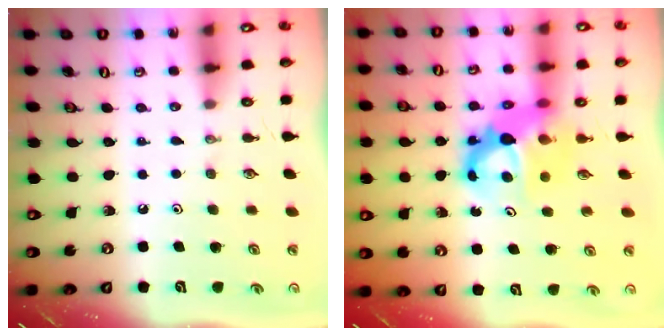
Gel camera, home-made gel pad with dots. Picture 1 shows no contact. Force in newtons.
{"total": 9.2, "press": 9.2, "slide": 0.8}